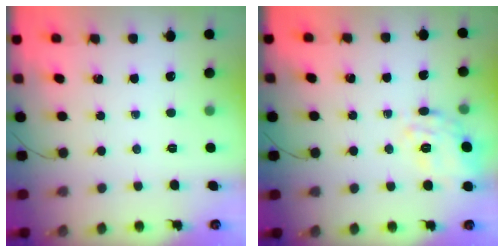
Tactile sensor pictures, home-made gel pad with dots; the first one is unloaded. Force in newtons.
{"total": 9.4, "press": 9.4, "slide": 0.8}